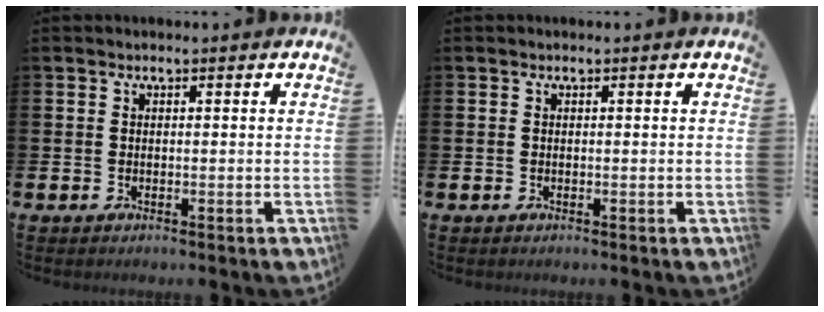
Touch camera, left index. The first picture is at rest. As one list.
[{"total": 0.0}]